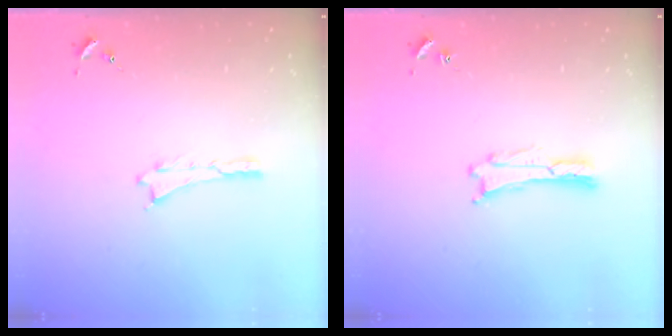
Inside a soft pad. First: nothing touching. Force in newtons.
{"total": 0.7, "press": 0.7, "slide": 0.1}